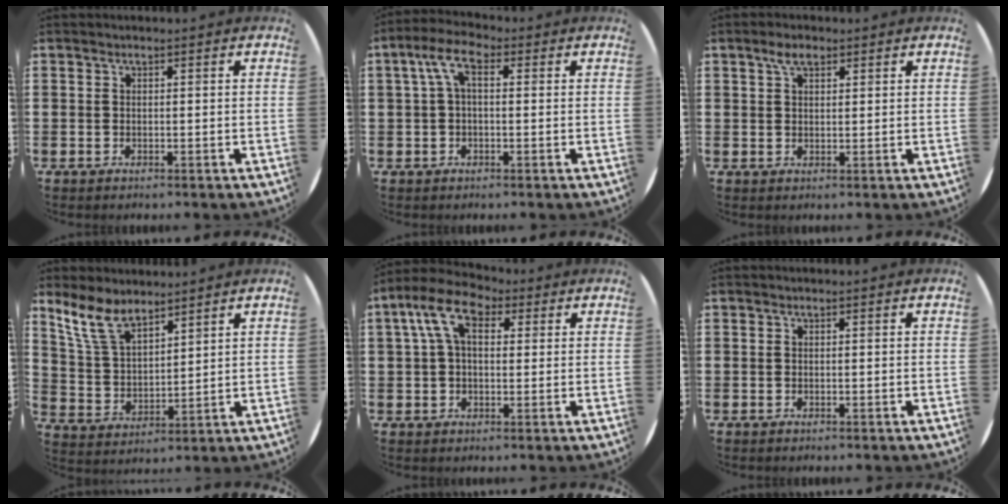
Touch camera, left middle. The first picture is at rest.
{"total": 5.5, "force": [1.4, 2.6, 4.6], "torque": [-0.099, 0.011, 0.021]}
{"total": 2.9, "force": [2.0, 1.3, 1.7], "torque": [-0.029, 0.005, 0.034]}
{"total": 7.6, "force": [6.2, 2.7, 3.3], "torque": [-0.087, -0.015, 0.117]}
{"total": 7.9, "force": [3.9, 4.6, 5.1], "torque": [-0.114, 0.012, 0.069]}
{"total": 0.0}